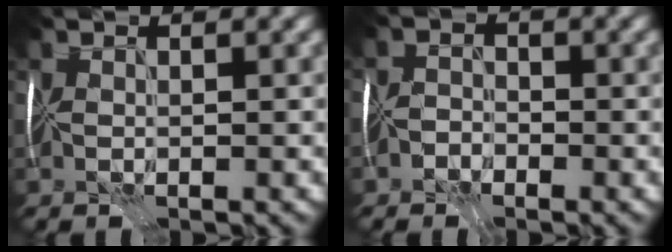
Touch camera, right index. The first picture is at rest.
{"total": 1.9, "force": [-1.8, 0.2, -0.4], "torque": [0.016, 0.004, -0.036]}